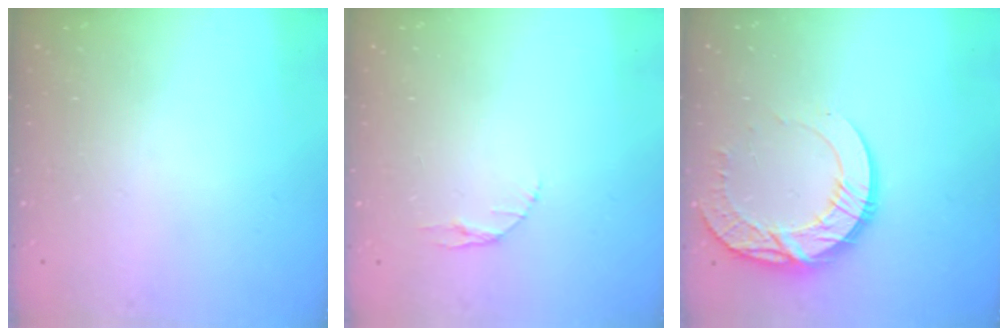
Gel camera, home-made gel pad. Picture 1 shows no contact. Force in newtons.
{"total": 2.9, "press": 2.9, "slide": 0.4}
{"total": 14.4, "press": 14.4, "slide": 1.4}